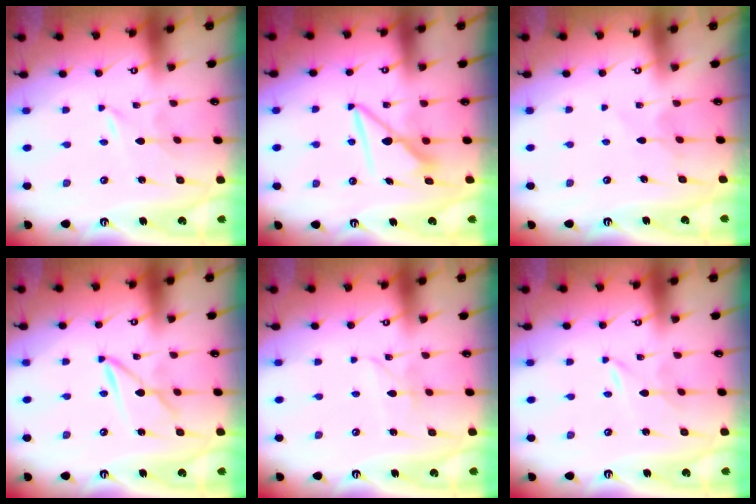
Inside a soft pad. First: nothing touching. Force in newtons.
{"total": 8.6, "press": 8.6, "slide": 0.6}
{"total": 5.5, "press": 5.5, "slide": 0.7}
{"total": 4.6, "press": 4.6, "slide": 0.3}
{"total": 2.8, "press": 2.8, "slide": 0.3}
{"total": 0.0}